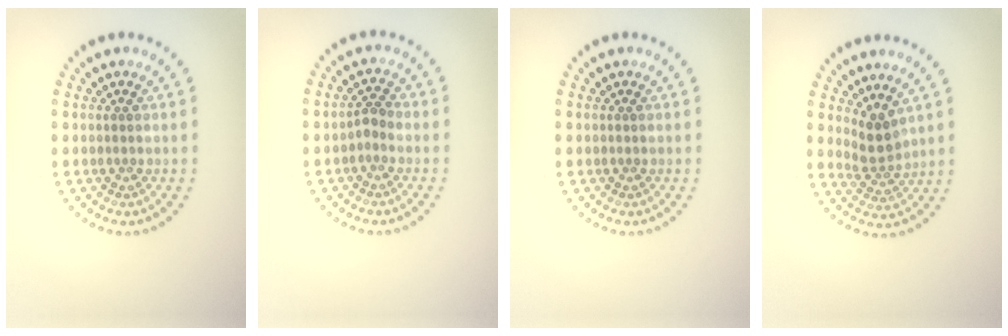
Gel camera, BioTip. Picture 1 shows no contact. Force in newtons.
{"total": 1.2, "press": 0.9, "slide": 0.7}
{"total": 0.0}
{"total": 2.5, "press": 1.8, "slide": 1.6}